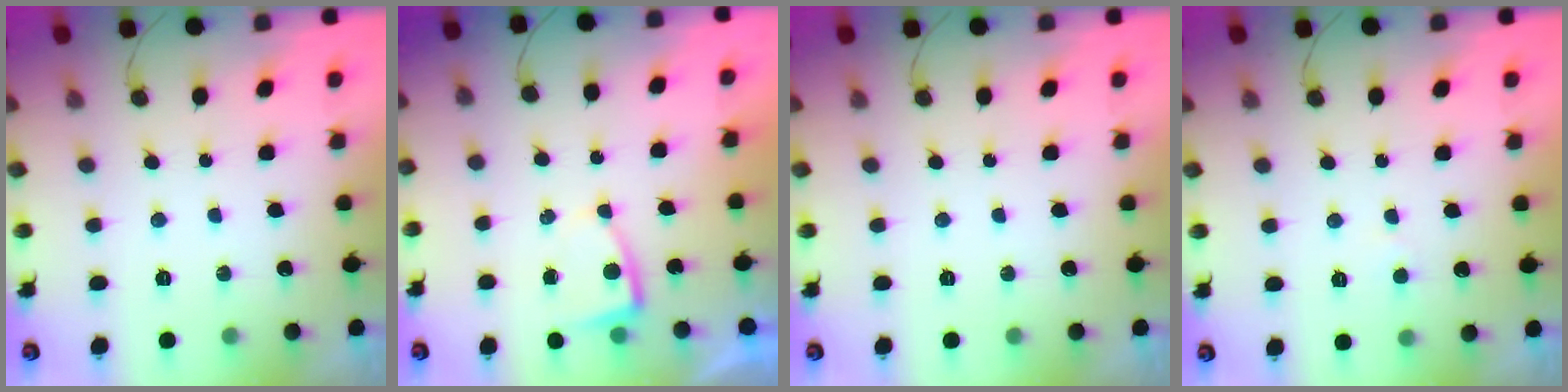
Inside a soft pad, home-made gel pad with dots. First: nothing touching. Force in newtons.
{"total": 2.0, "press": 2.0, "slide": 0.3}
{"total": 0.0}
{"total": 1.7, "press": 1.7, "slide": 0.2}